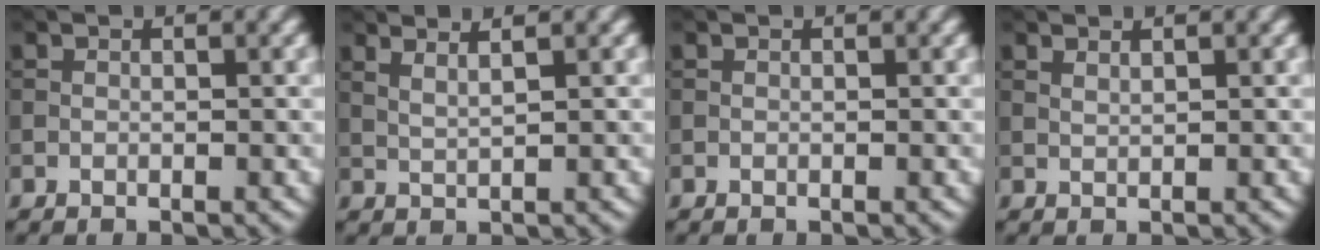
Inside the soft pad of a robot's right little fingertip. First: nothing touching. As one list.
[{"total": 2.3, "force": [1.6, 0.6, 1.5], "torque": [-0.023, 0.001, 0.019]}, {"total": 0.0}, {"total": 0.7, "force": [0.6, 0.1, 0.3], "torque": [-0.006, -0.001, 0.013]}]